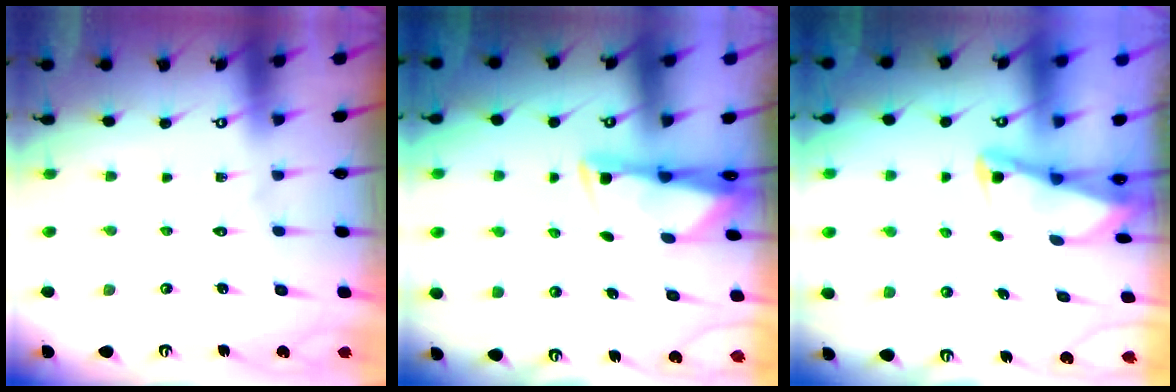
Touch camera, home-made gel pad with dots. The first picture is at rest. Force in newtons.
{"total": 2.7, "press": 2.7, "slide": 0.4}
{"total": 2.0, "press": 2.0, "slide": 0.3}